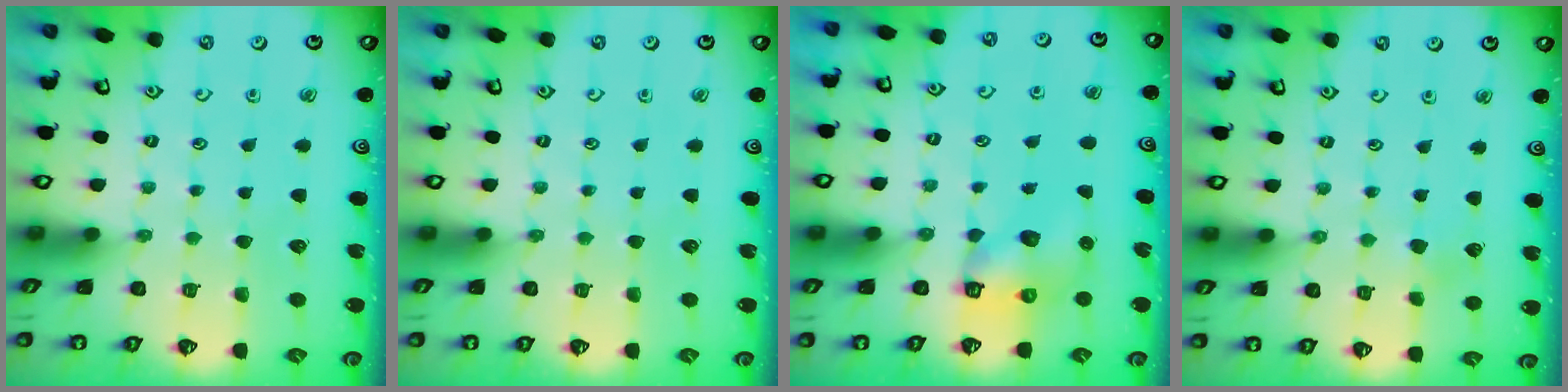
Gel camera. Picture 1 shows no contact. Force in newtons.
{"total": 0.0}
{"total": 7.4, "press": 7.4, "slide": 0.6}
{"total": 1.4, "press": 1.4, "slide": 0.1}